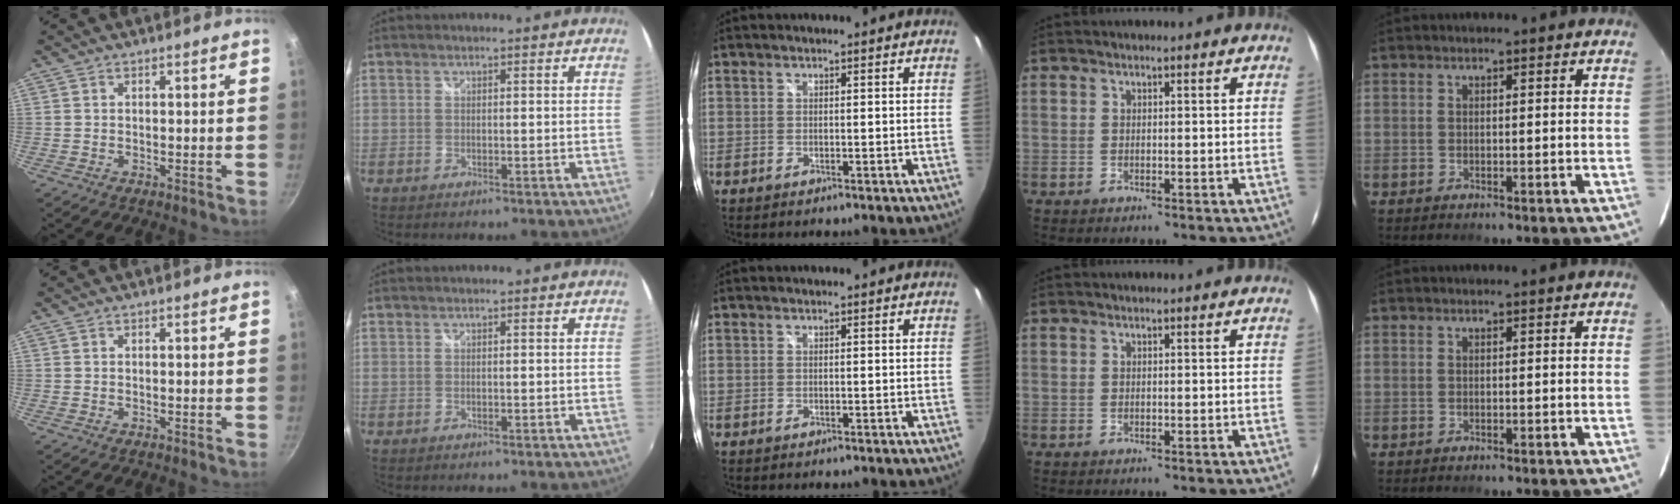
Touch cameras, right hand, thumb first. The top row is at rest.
{}